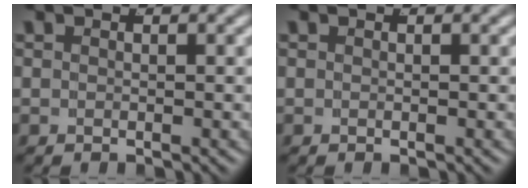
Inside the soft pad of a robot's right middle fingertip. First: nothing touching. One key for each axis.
{"total": 0.0}